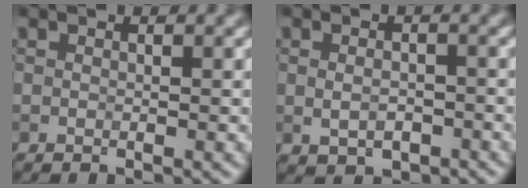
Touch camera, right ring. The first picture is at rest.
{"total": 2.7, "force": [-0.8, 1.8, 1.9], "torque": [-0.032, -0.005, -0.010]}